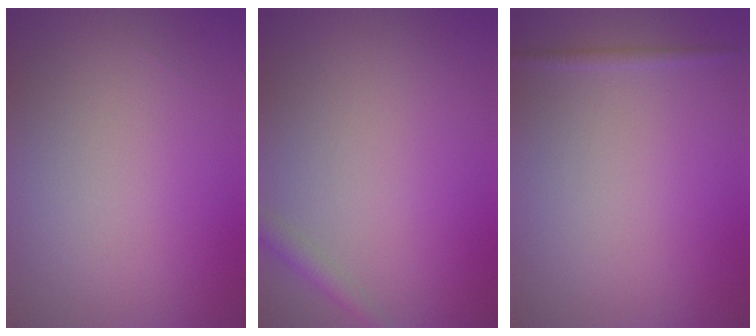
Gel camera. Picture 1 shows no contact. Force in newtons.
{"total": 1.6, "press": 1.6, "slide": 0.1}
{"total": 0.8, "press": 0.8, "slide": 0.1}